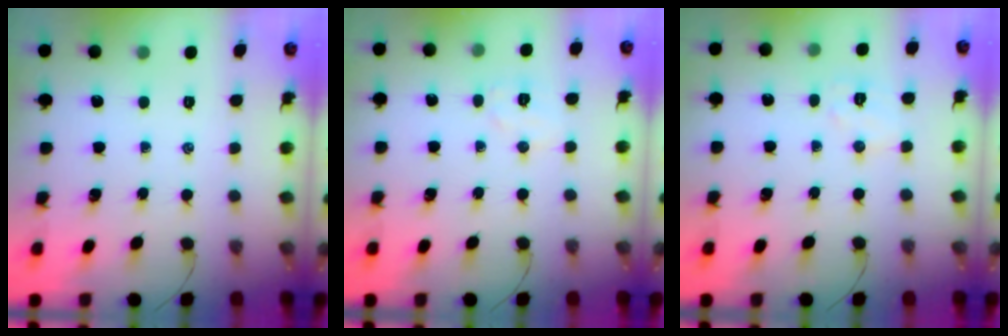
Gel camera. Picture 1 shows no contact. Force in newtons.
{"total": 5.6, "press": 5.5, "slide": 1.1}
{"total": 5.6, "press": 5.5, "slide": 1.1}